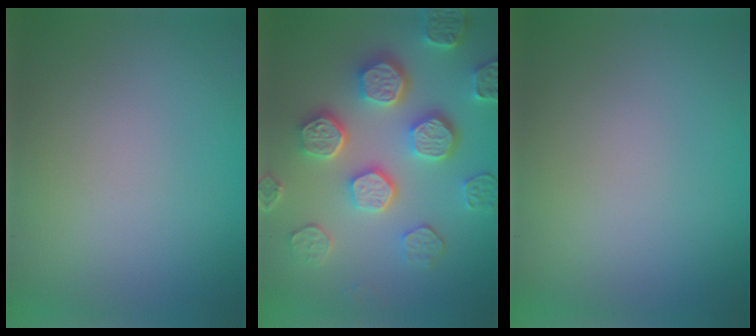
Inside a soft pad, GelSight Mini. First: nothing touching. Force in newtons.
{"total": 7.1, "press": 6.0, "slide": 3.7}
{"total": 0.0}